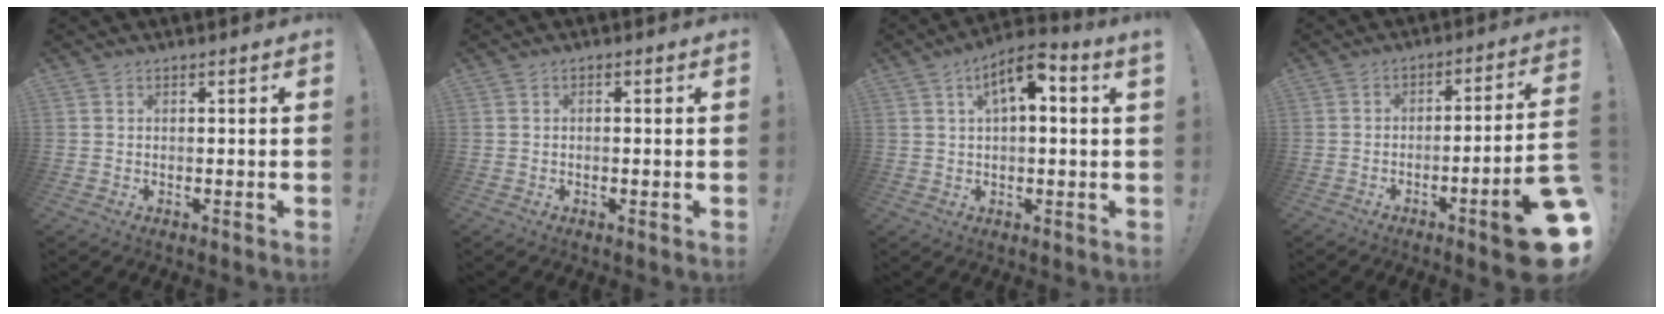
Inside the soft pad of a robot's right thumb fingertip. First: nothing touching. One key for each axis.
{"total": 0.6, "fx": -0.4, "fy": 0.1, "fz": 0.4, "tx": -0.012, "ty": 0.003, "tz": -0.007}
{"total": 7.6, "fx": 2.6, "fy": 2.1, "fz": 6.8, "tx": -0.108, "ty": -0.005, "tz": 0.040}
{"total": 14.1, "fx": -6.5, "fy": 1.9, "fz": 12.4, "tx": -0.157, "ty": 0.029, "tz": -0.093}